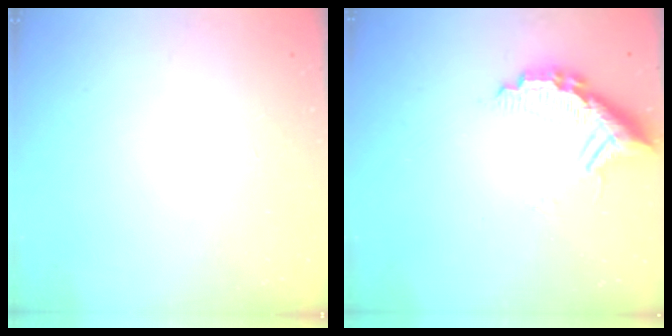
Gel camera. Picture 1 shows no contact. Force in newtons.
{"total": 11.1, "press": 11.1, "slide": 0.6}